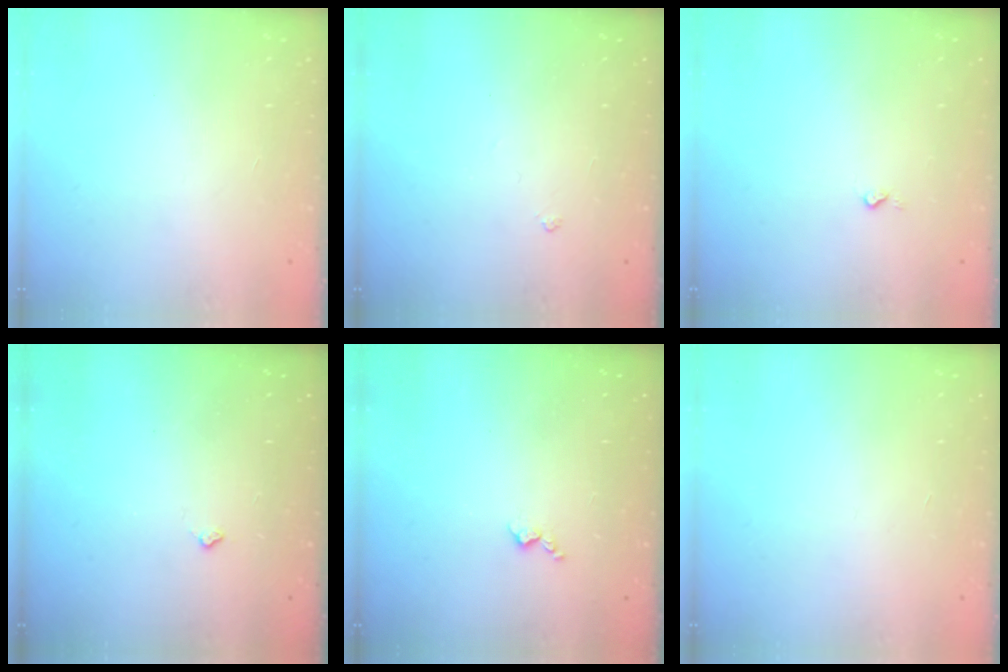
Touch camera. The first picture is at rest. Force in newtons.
{"total": 2.9, "press": 2.8, "slide": 0.6}
{"total": 2.7, "press": 2.7, "slide": 0.4}
{"total": 2.8, "press": 2.8, "slide": 0.4}
{"total": 3.3, "press": 3.2, "slide": 0.6}
{"total": 0.0}